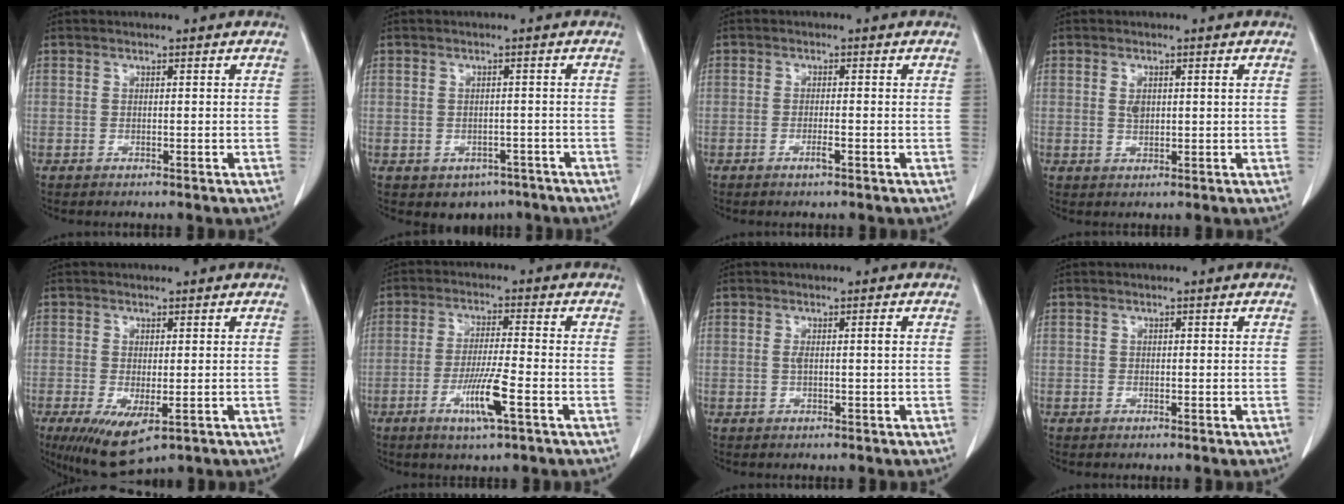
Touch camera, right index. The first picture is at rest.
{"total": 3.9, "force": [-2.4, 3.0, 1.0], "torque": [-0.005, 0.007, -0.023]}
{"total": 1.6, "force": [-0.8, 0.0, 1.3], "torque": [-0.026, -0.001, -0.015]}
{"total": 2.2, "force": [0.5, 1.0, 1.9], "torque": [-0.037, 0.003, 0.012]}
{"total": 7.8, "force": [-3.4, 2.8, 6.5], "torque": [-0.112, -0.024, -0.045]}
{"total": 7.5, "force": [-3.2, -0.1, 6.7], "torque": [-0.128, -0.014, -0.058]}
{"total": 1.5, "force": [0.2, 0.0, 1.5], "torque": [-0.030, 0.004, 0.005]}
{"total": 0.0}